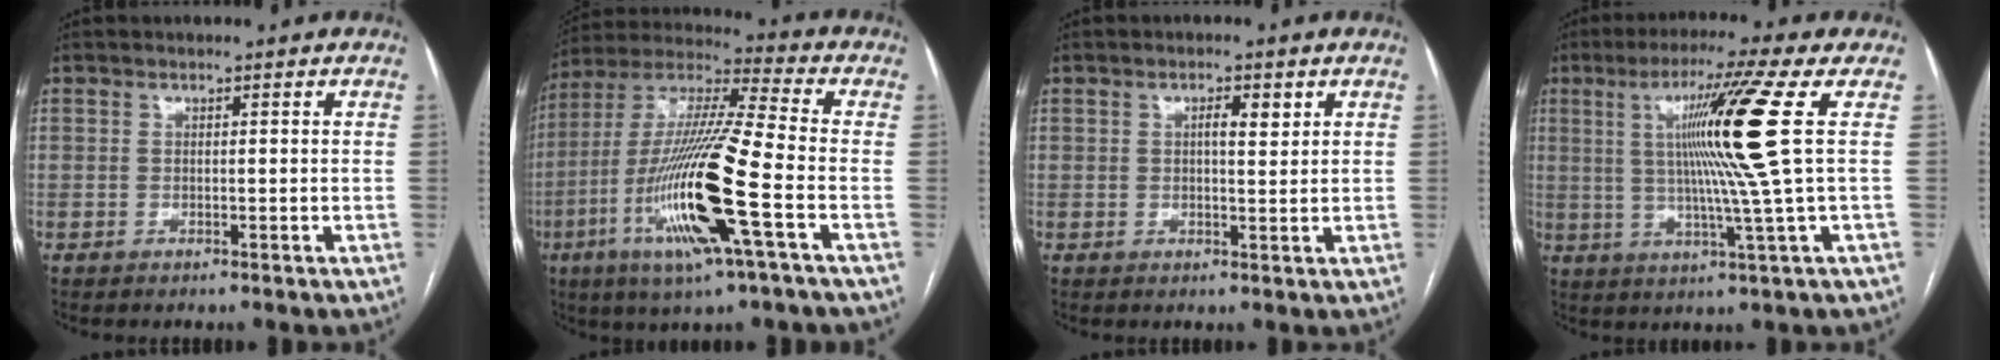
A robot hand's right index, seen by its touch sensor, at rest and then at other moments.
{"total": 19.6, "force": [-6.2, 0.6, 18.6], "torque": [-0.389, -0.022, -0.122]}
{"total": 2.8, "force": [1.2, 0.8, 2.3], "torque": [-0.040, -0.001, 0.019]}
{"total": 13.0, "force": [2.7, -3.2, 12.3], "torque": [-0.207, 0.000, 0.048]}